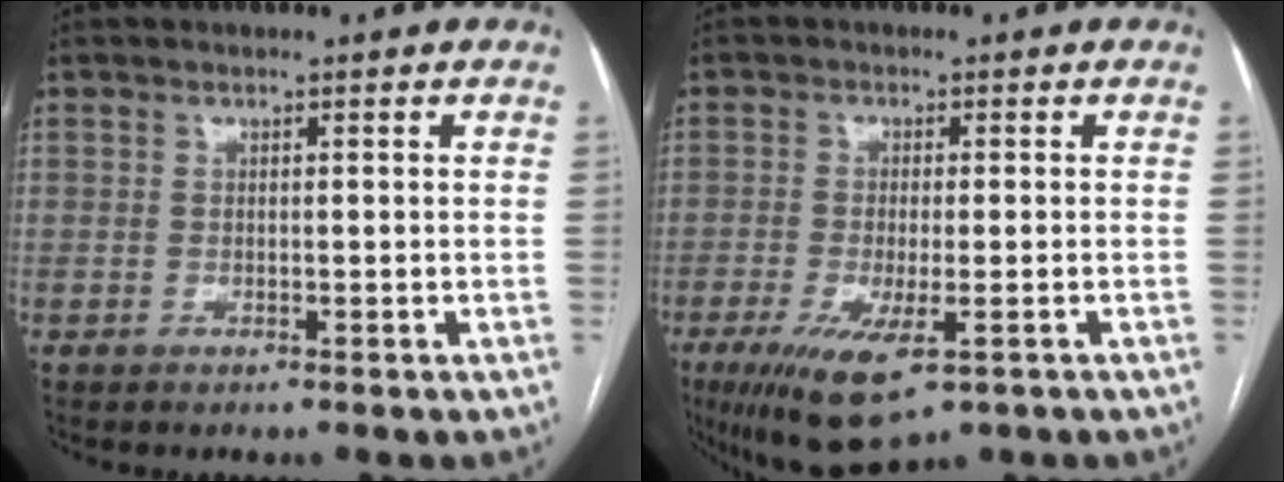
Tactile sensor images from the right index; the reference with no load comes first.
{"total": 9.6, "force": [-4.8, 2.7, 7.8], "torque": [-0.138, -0.025, -0.073]}